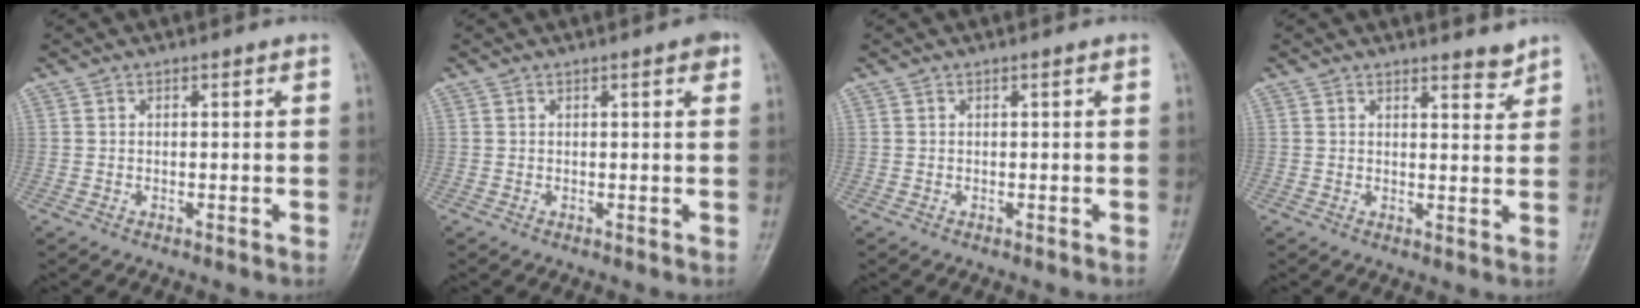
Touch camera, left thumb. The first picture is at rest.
{"total": 1.6, "force": [0.8, 0.5, 1.3], "torque": [-0.016, 0.000, 0.008]}
{"total": 0.0}
{"total": 2.7, "force": [2.5, 0.7, 0.8], "torque": [-0.001, -0.023, 0.036]}